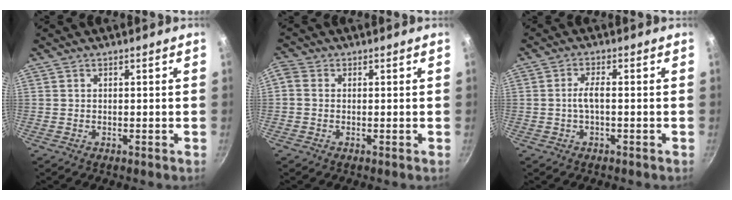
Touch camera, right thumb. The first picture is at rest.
{"total": 2.0, "force": [-0.2, 1.6, 1.2], "torque": [-0.029, 0.007, -0.013]}
{"total": 2.9, "force": [-0.5, 0.8, 2.8], "torque": [-0.063, 0.013, -0.012]}